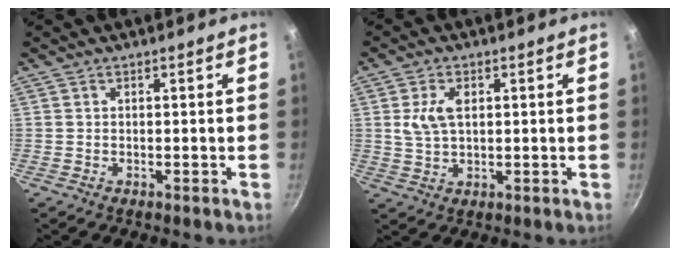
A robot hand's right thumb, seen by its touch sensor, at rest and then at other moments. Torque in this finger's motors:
{"motor_torque": [-0.25, -0.21, 0.73, 0.21, 0.05]}